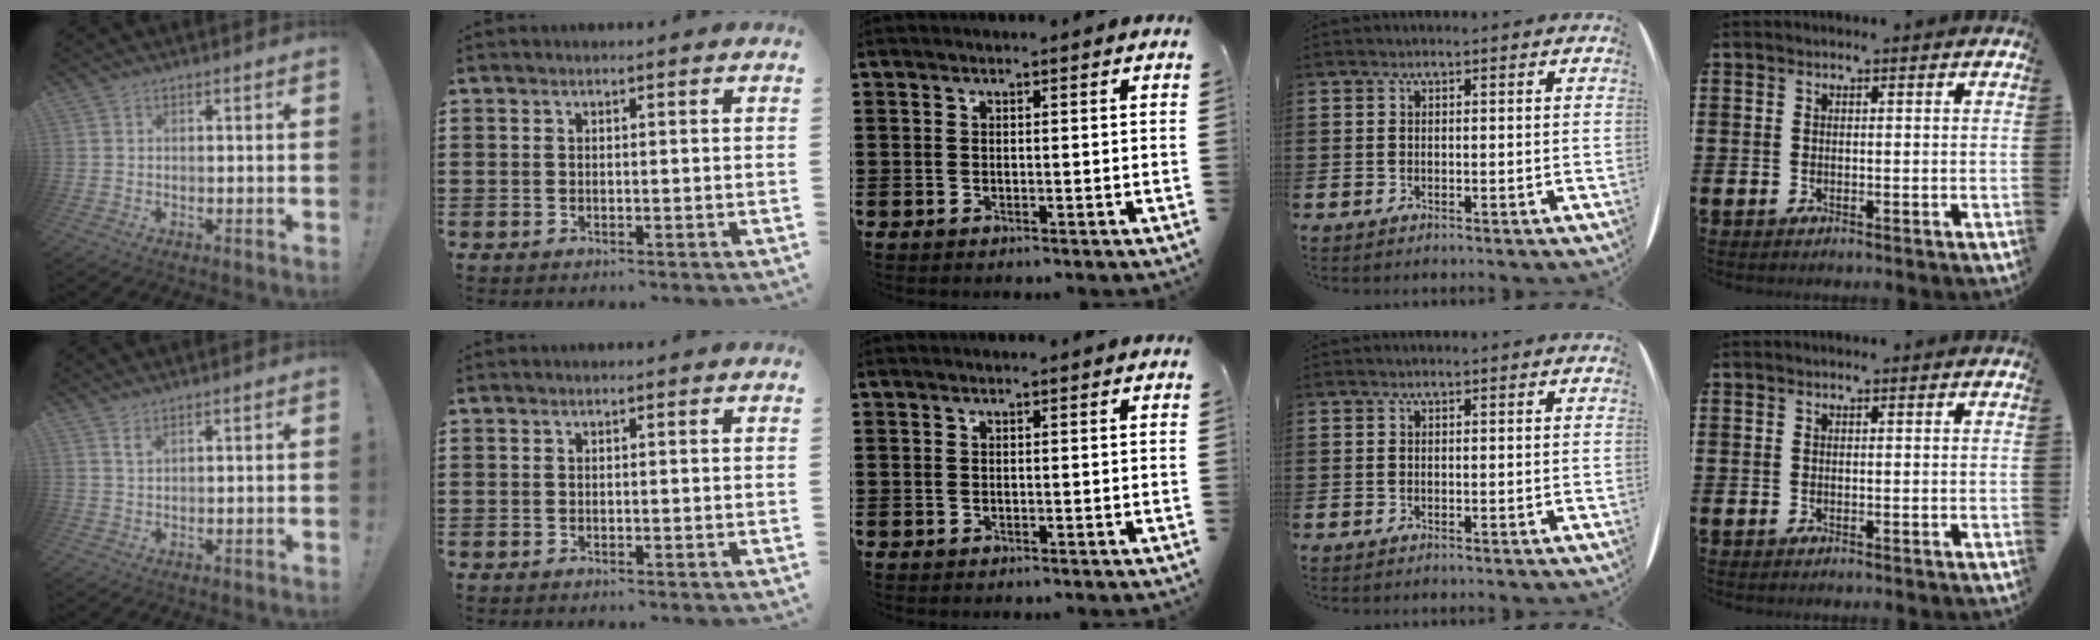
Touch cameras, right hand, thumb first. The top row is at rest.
{"thumb": {"total": 1.8, "force": [1.3, 0.4, 1.2], "torque": [-0.017, -0.004, 0.023]}}